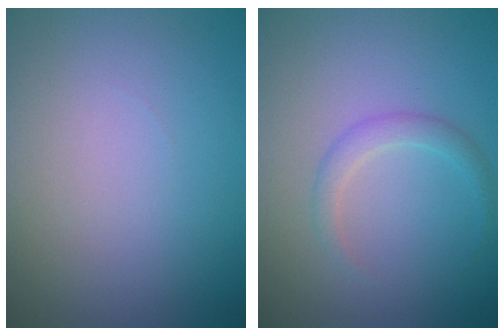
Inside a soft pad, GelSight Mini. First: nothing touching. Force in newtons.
{"total": 1.6, "press": 1.5, "slide": 0.2}